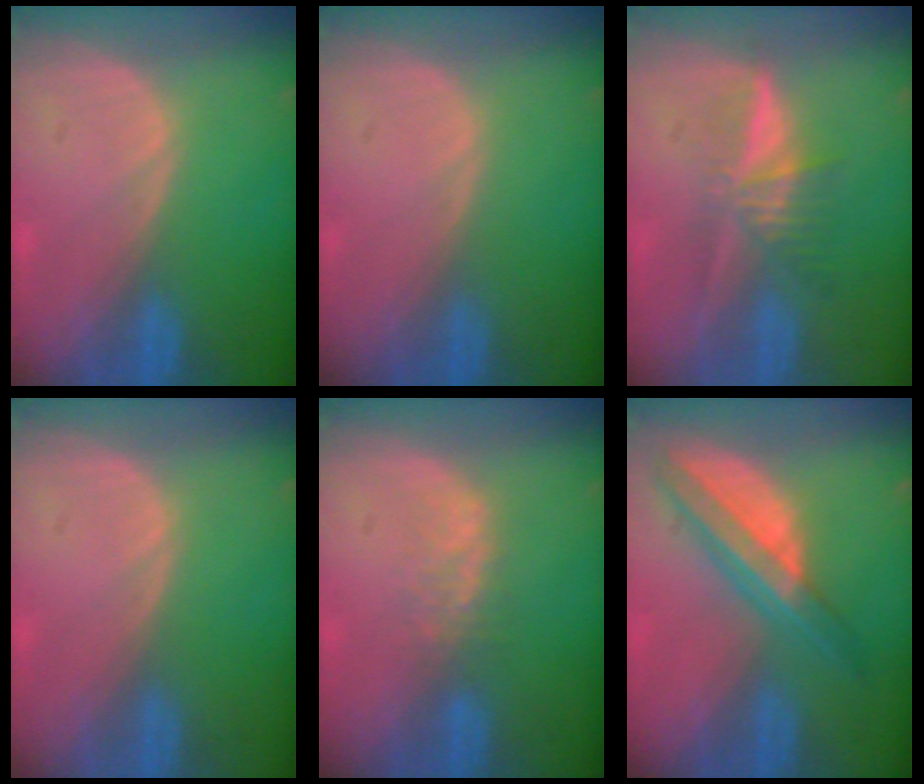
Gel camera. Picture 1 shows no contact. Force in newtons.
{"total": 0.0}
{"total": 5.4, "press": 5.2, "slide": 1.5}
{"total": 0.0}
{"total": 2.7, "press": 2.7, "slide": 0.6}
{"total": 7.8, "press": 6.6, "slide": 4.1}